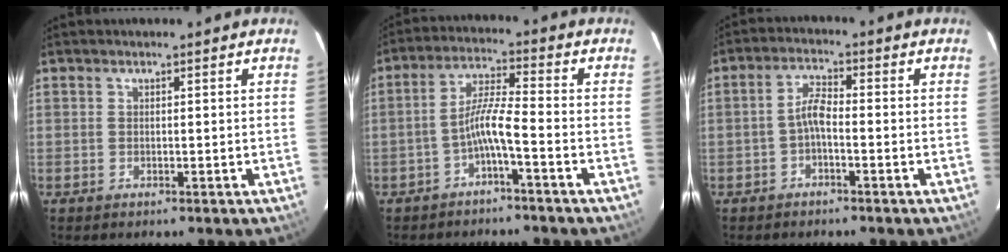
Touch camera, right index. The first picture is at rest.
{"total": 5.5, "force": [-2.9, 0.0, 4.7], "torque": [-0.106, 0.012, -0.054]}
{"total": 3.4, "force": [-1.5, 1.0, 2.9], "torque": [-0.062, 0.010, -0.031]}